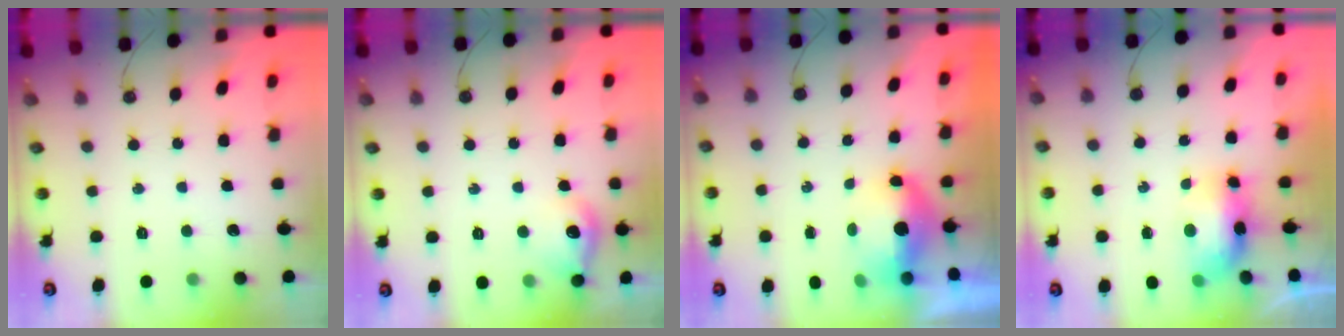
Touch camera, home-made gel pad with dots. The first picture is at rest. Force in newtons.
{"total": 11.9, "press": 11.8, "slide": 1.0}
{"total": 6.6, "press": 6.5, "slide": 0.8}
{"total": 11.1, "press": 9.6, "slide": 5.5}